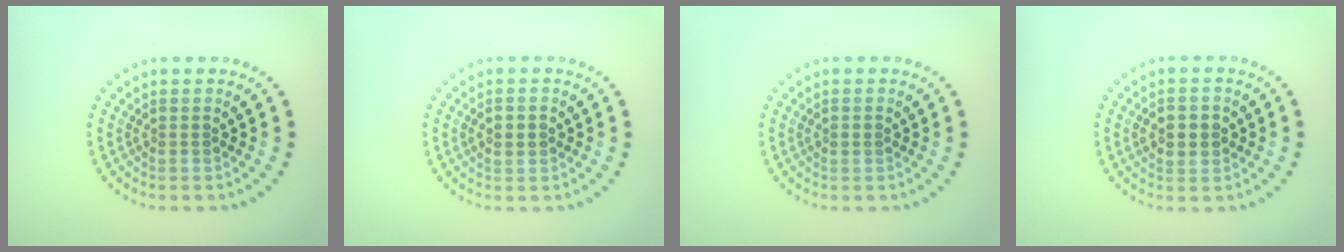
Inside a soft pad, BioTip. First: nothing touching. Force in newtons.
{"total": 2.1, "press": 2.1, "slide": 0.1}
{"total": 0.9, "press": 0.9, "slide": 0.1}
{"total": 2.8, "press": 2.8, "slide": 0.4}